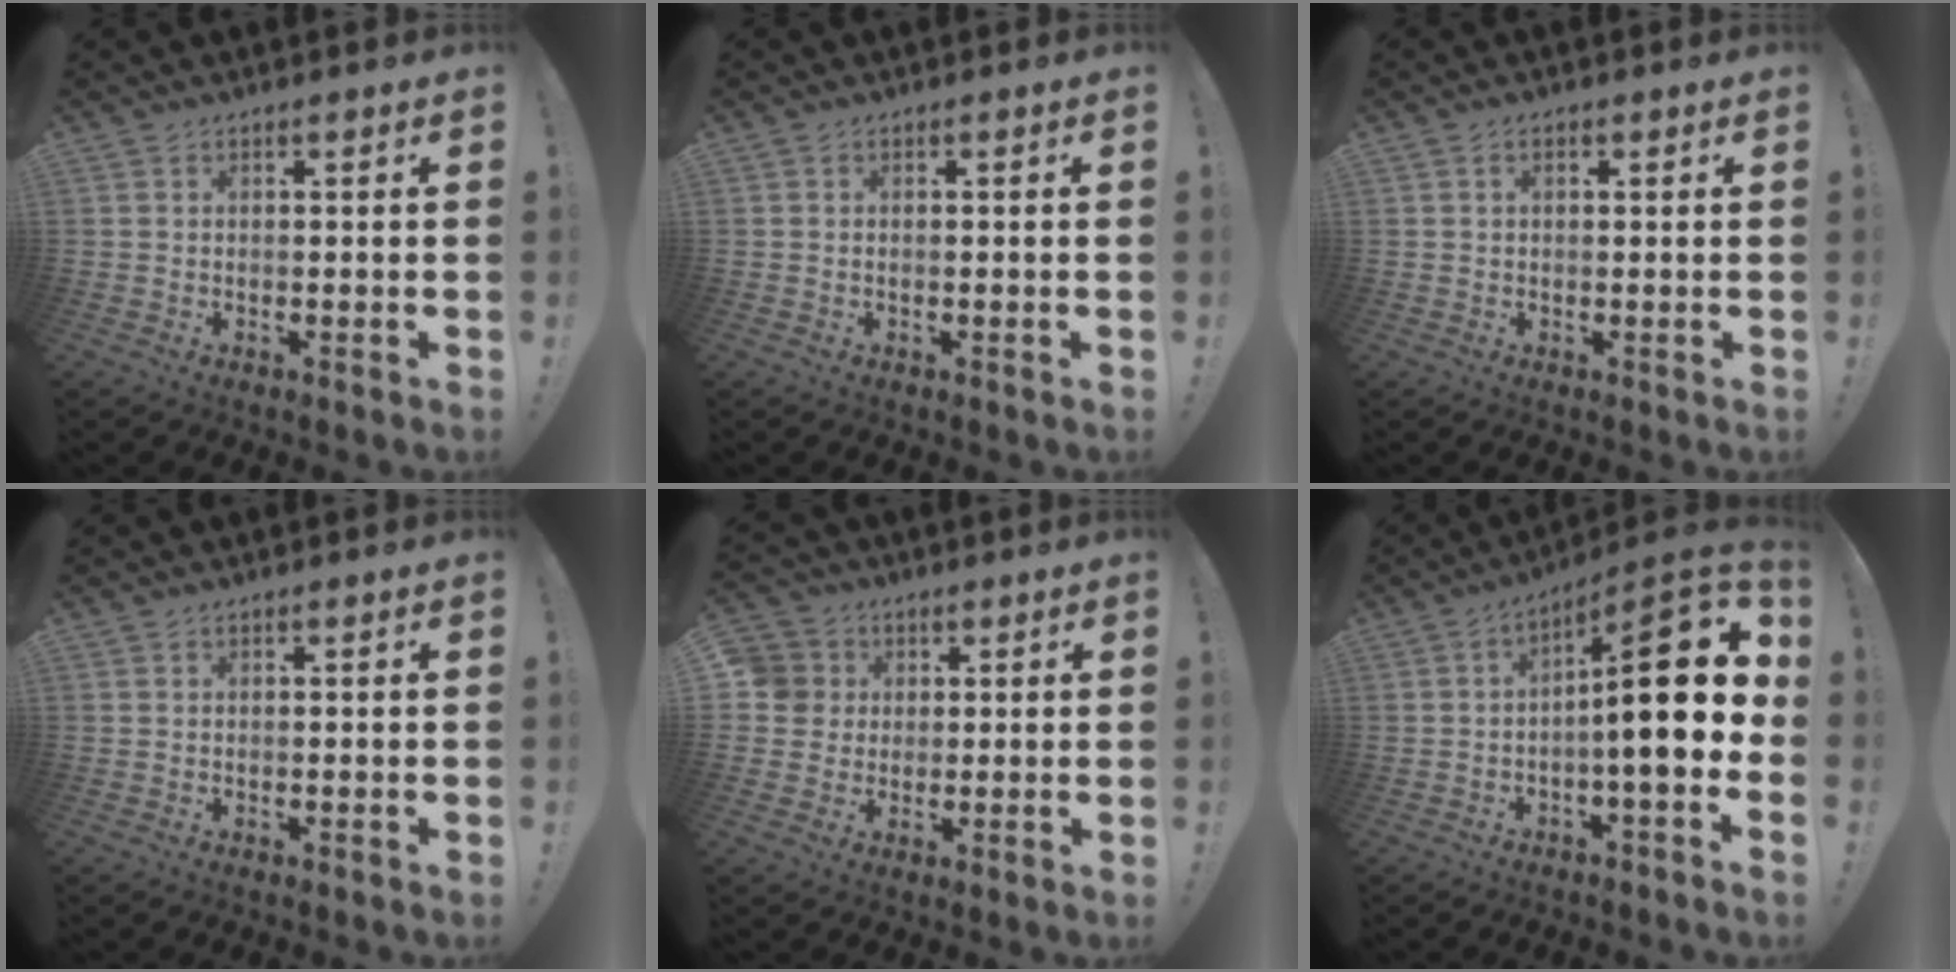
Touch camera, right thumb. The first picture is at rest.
{"total": 0.0}
{"total": 1.3, "force": [0.5, 0.8, 0.9], "torque": [-0.011, 0.000, 0.006]}
{"total": 0.0}
{"total": 6.9, "force": [1.3, 6.7, 1.3], "torque": [-0.026, 0.001, 0.026]}
{"total": 19.1, "force": [1.4, 4.5, 18.5], "torque": [-0.260, -0.007, 0.017]}